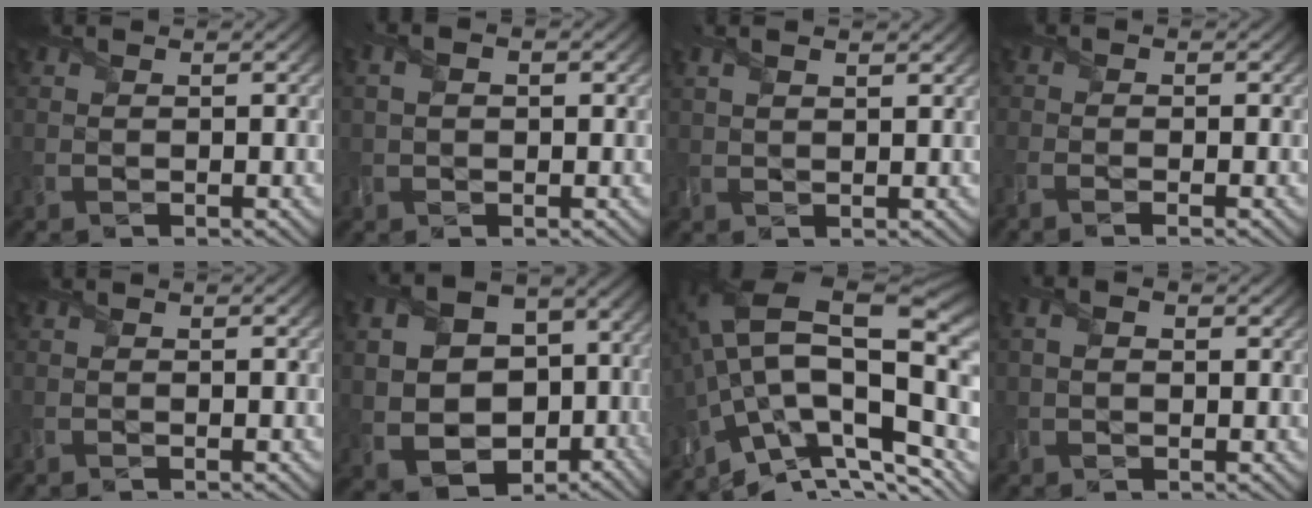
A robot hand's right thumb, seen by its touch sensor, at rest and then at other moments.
{"total": 2.3, "force": [0.3, 1.3, 1.8], "torque": [-0.039, 0.002, 0.008]}
{"total": 2.9, "force": [1.7, 0.8, 2.2], "torque": [-0.043, 0.005, 0.030]}
{"total": 1.8, "force": [-1.3, 0.0, 1.3], "torque": [-0.032, -0.004, -0.028]}
{"total": 0.7, "force": [-0.6, 0.1, 0.3], "torque": [-0.002, 0.001, -0.012]}
{"total": 13.9, "force": [-2.1, 10.6, 8.8], "torque": [-0.193, -0.030, -0.016]}
{"total": 16.1, "force": [-2.0, 8.3, 13.6], "torque": [-0.221, -0.011, -0.023]}
{"total": 2.1, "force": [0.0, 1.3, 1.7], "torque": [-0.037, 0.003, 0.001]}